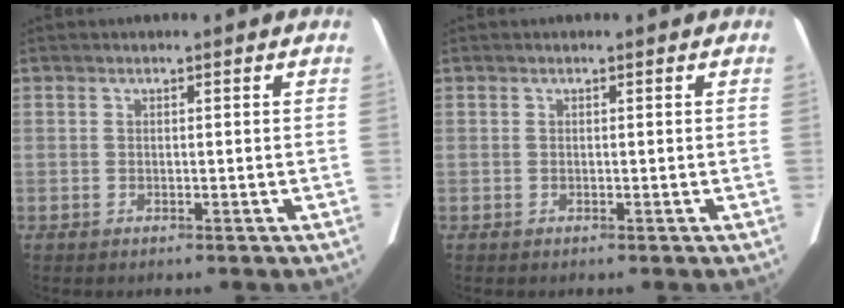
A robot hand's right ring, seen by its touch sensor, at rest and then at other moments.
{"total": 0.0}